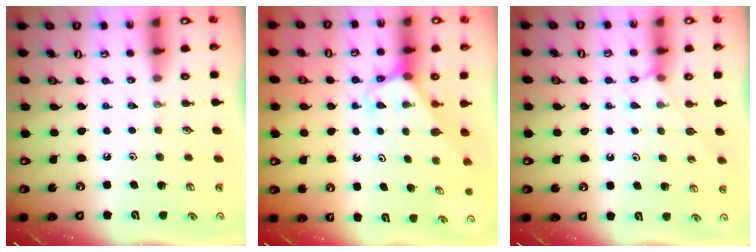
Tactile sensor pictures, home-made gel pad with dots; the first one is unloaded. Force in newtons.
{"total": 3.0, "press": 3.0, "slide": 0.2}
{"total": 5.0, "press": 5.0, "slide": 0.4}